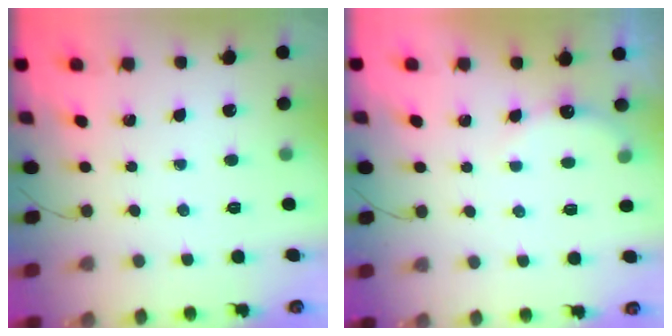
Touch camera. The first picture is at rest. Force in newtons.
{"total": 5.1, "press": 5.0, "slide": 1.1}